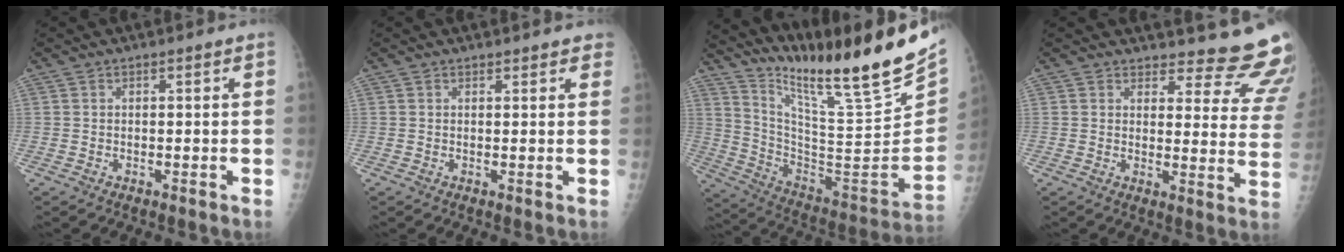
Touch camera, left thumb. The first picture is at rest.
{"total": 2.8, "force": [2.4, 1.1, 0.8], "torque": [0.018, -0.003, 0.020]}
{"total": 27.3, "force": [21.0, 2.9, 17.2], "torque": [-0.252, -0.123, 0.341]}
{"total": 15.2, "force": [14.8, 2.9, 2.2], "torque": [0.021, -0.155, 0.147]}